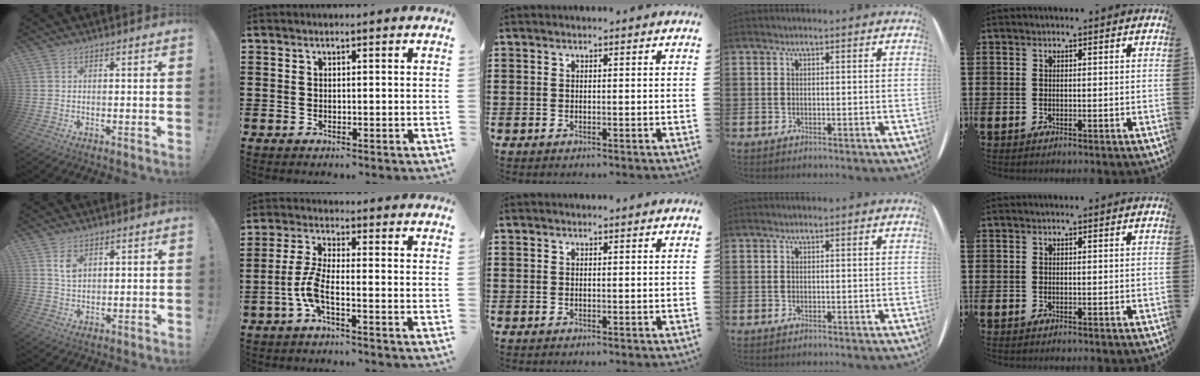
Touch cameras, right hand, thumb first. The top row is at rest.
{"thumb": {"total": 4.5, "force": [2.1, 3.0, 2.7], "torque": [-0.029, -0.011, 0.033]}, "index": {"total": 5.5, "force": [-2.4, 1.4, 4.7], "torque": [-0.122, -0.013, -0.054]}}